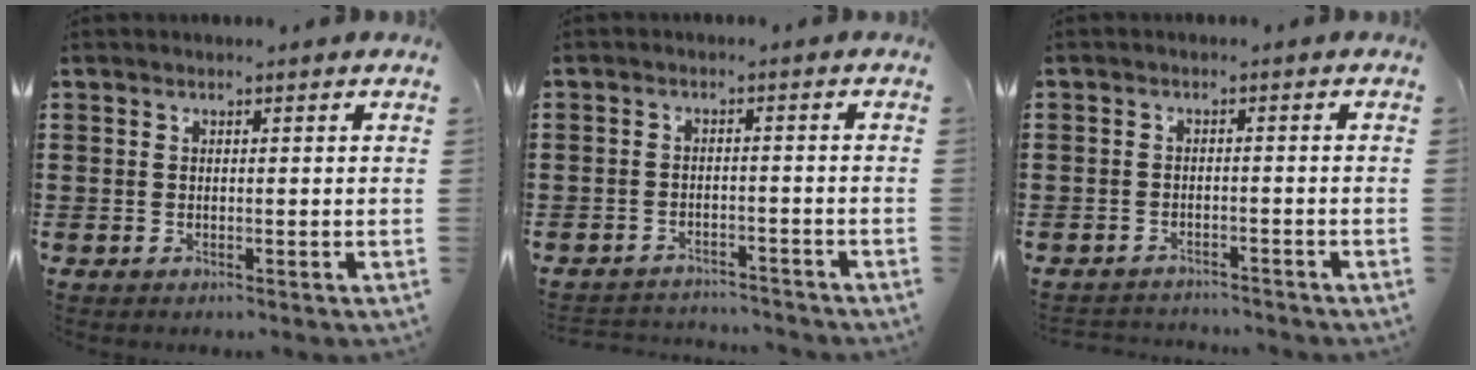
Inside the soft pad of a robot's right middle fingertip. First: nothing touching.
{"total": 2.8, "force": [-2.7, 0.4, -0.2], "torque": [-0.004, 0.000, -0.061]}
{"total": 2.1, "force": [-2.0, 0.3, -0.2], "torque": [-0.003, 0.002, -0.047]}